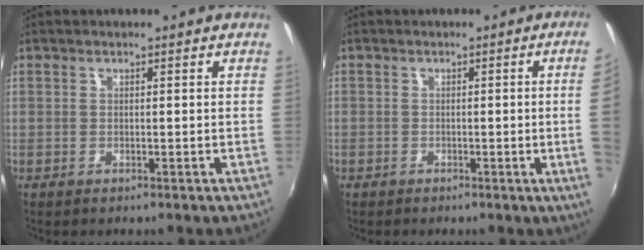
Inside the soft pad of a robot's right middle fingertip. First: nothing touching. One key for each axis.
{"total": 4.1, "fx": -0.2, "fy": -1.7, "fz": 3.7, "tx": -0.059, "ty": -0.010, "tz": 0.003}